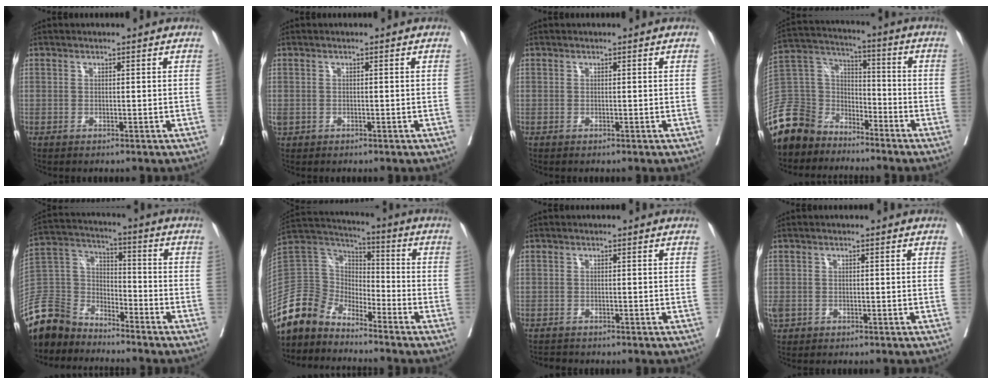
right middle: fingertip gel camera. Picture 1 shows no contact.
{"total": 1.5, "force": [-0.4, 1.2, 0.8], "torque": [-0.024, 0.003, -0.003]}
{"total": 0.0}
{"total": 16.1, "force": [-13.1, 8.5, 4.0], "torque": [-0.110, 0.031, -0.250]}
{"total": 13.0, "force": [-11.6, 5.1, 2.8], "torque": [-0.067, 0.019, -0.231]}
{"total": 12.1, "force": [-11.0, 4.6, 2.5], "torque": [-0.065, 0.036, -0.224]}
{"total": 1.4, "force": [-1.3, 0.4, -0.1], "torque": [-0.004, -0.005, -0.022]}
{"total": 2.4, "force": [-0.9, 1.8, 1.2], "torque": [-0.036, 0.000, -0.012]}